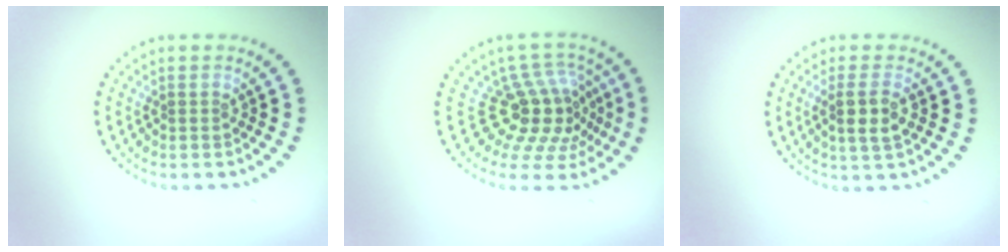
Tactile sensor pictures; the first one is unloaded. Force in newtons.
{"total": 5.0, "press": 3.5, "slide": 3.5}
{"total": 2.5, "press": 2.3, "slide": 0.9}